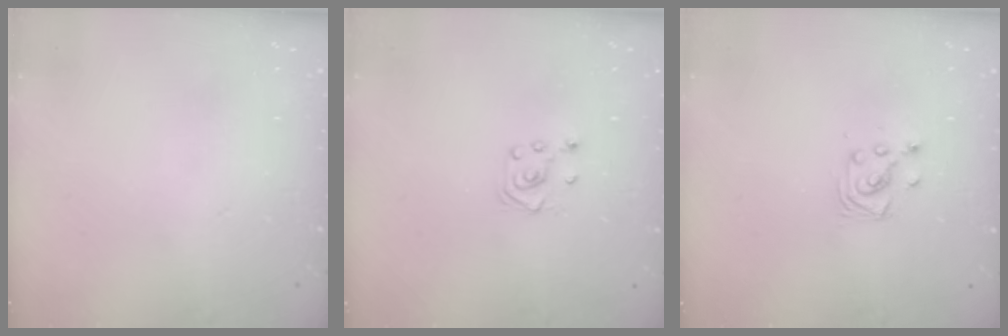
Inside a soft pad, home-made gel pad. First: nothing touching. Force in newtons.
{"total": 3.2, "press": 3.2, "slide": 0.4}
{"total": 4.3, "press": 4.2, "slide": 0.5}